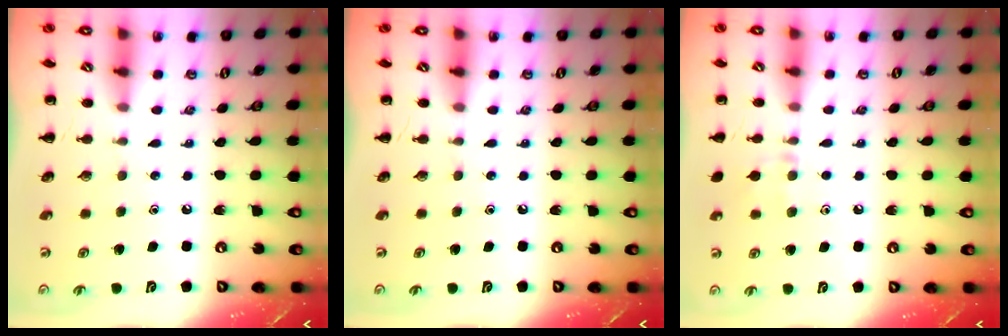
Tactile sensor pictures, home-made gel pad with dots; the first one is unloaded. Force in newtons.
{"total": 0.0}
{"total": 6.9, "press": 6.5, "slide": 2.3}